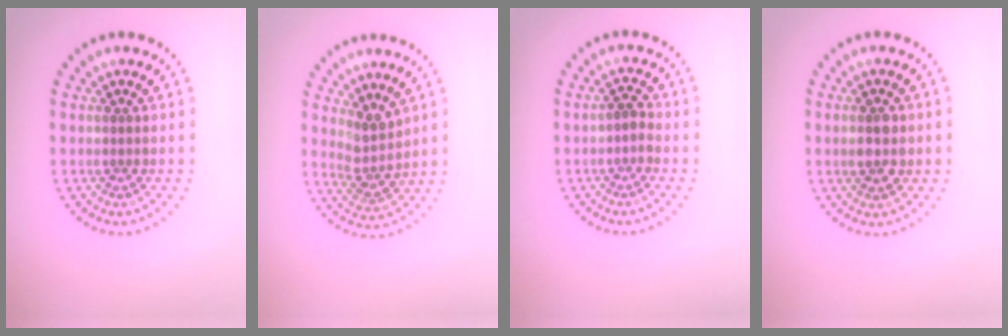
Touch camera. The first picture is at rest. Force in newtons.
{"total": 2.5, "press": 1.9, "slide": 1.6}
{"total": 1.3, "press": 1.1, "slide": 0.7}
{"total": 2.2, "press": 2.2, "slide": 0.1}